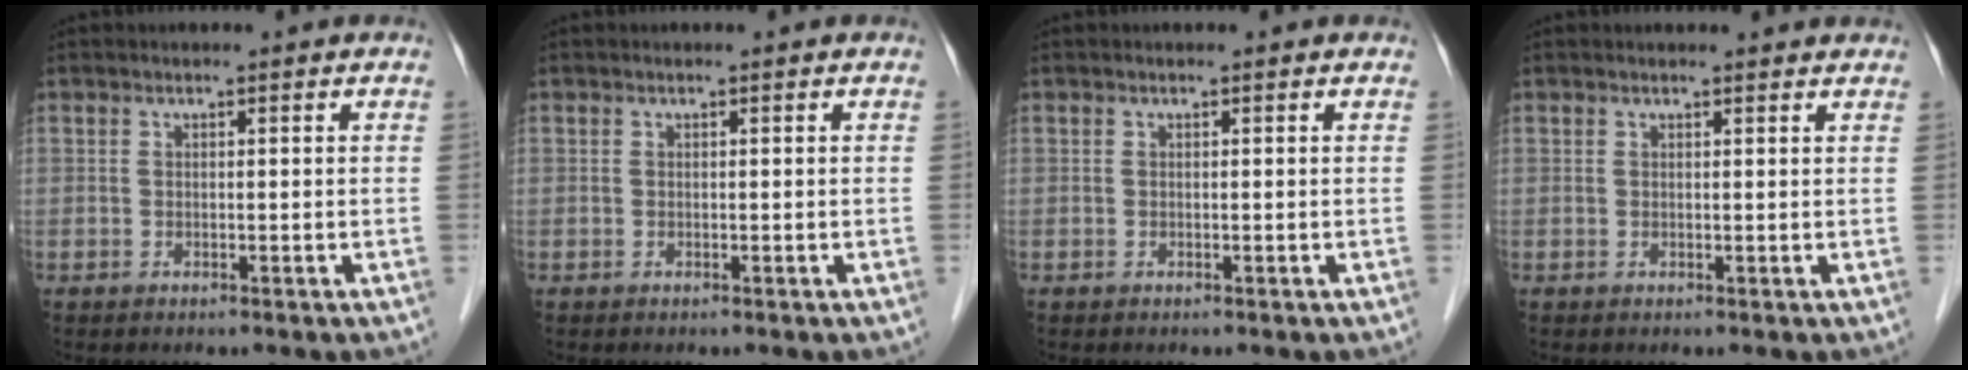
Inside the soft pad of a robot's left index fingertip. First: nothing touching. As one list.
[{"total": 0.0}, {"total": 0.0}, {"total": 3.4, "force": [3.3, 0.3, 0.6], "torque": [-0.013, 0.011, 0.032]}]